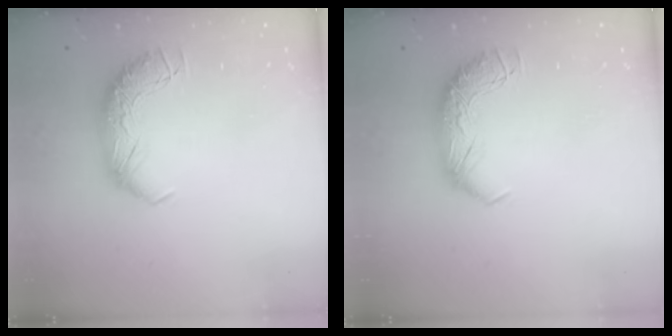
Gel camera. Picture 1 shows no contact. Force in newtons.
{"total": 0.0}